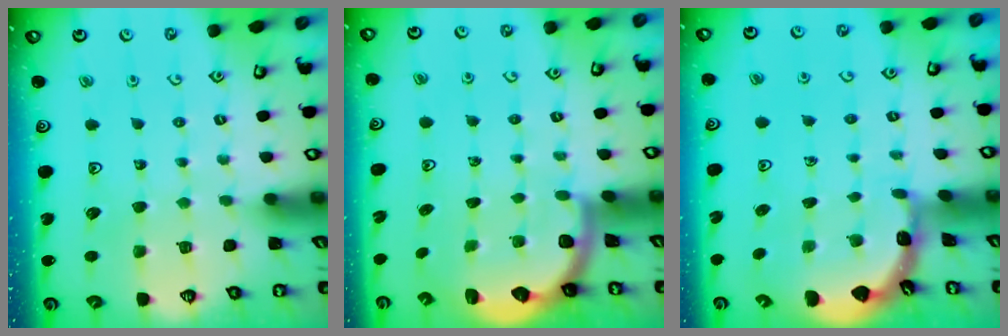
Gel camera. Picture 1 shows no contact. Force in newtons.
{"total": 2.2, "press": 2.1, "slide": 0.8}
{"total": 1.7, "press": 1.7, "slide": 0.1}